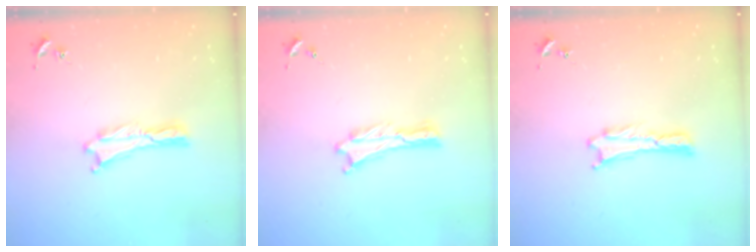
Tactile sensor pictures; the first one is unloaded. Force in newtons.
{"total": 0.0}
{"total": 0.0}